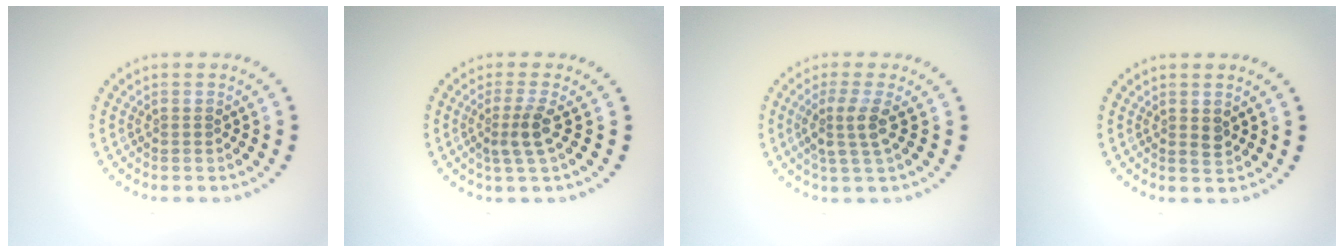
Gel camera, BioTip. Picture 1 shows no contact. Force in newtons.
{"total": 2.3, "press": 1.7, "slide": 1.5}
{"total": 2.7, "press": 2.2, "slide": 1.6}
{"total": 1.1, "press": 1.1, "slide": 0.2}